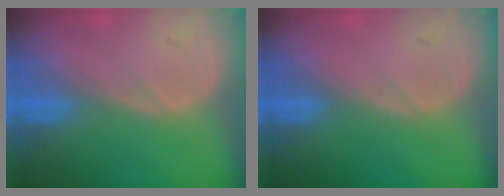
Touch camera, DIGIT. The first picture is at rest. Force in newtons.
{"total": 0.0}